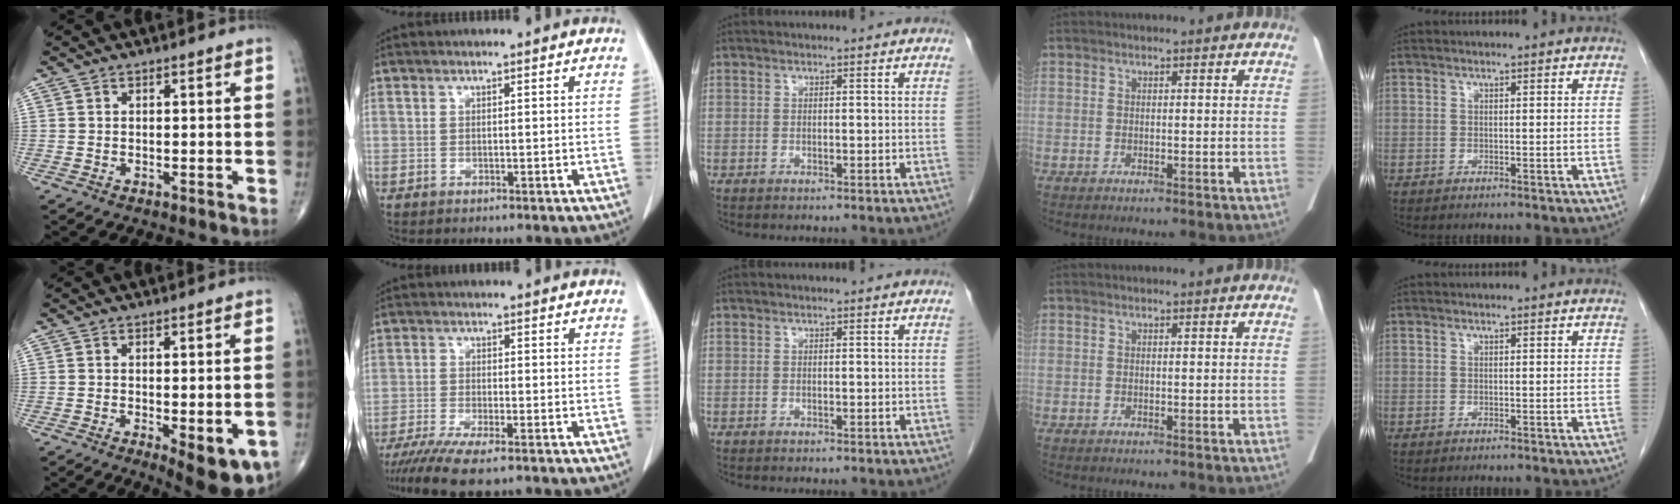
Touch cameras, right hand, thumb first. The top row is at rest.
{"thumb": {"total": 10.5, "force": [-3.9, 3.8, 9.0], "torque": [-0.107, -0.008, -0.046]}, "index": {"total": 8.7, "force": [-6.7, 1.2, 5.5], "torque": [-0.088, -0.020, -0.108]}}